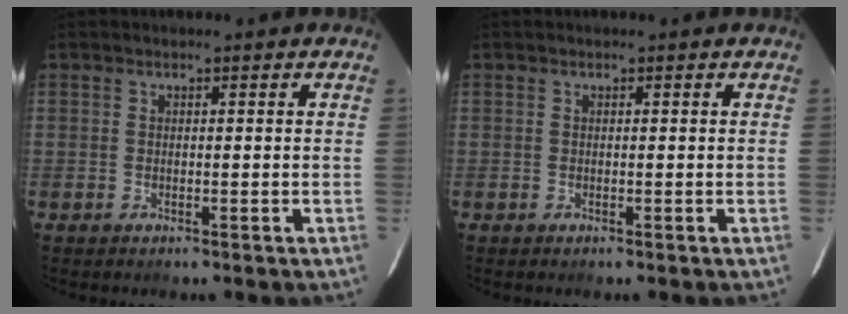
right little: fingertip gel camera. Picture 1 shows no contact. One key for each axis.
{"total": 0.0}